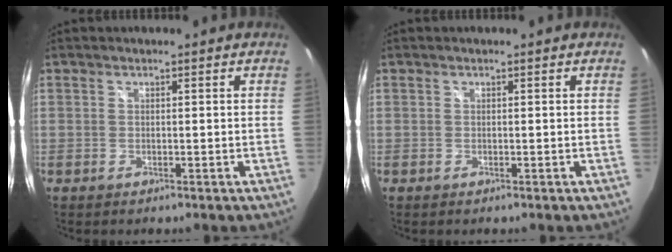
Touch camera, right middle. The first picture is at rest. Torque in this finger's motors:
{"motor_torque": [0.16, -0.24, 0.00, 0.01]}